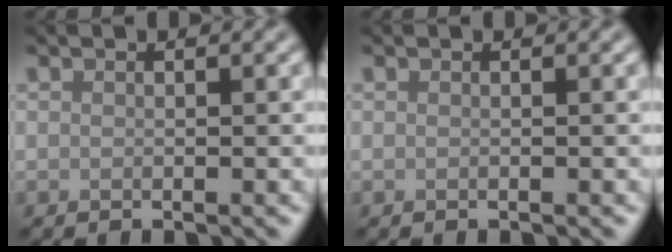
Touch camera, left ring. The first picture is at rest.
{"total": 0.0}